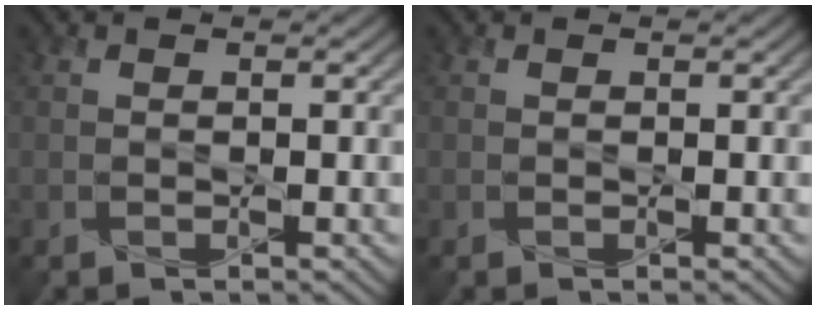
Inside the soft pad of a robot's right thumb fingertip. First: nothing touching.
{"total": 0.0}